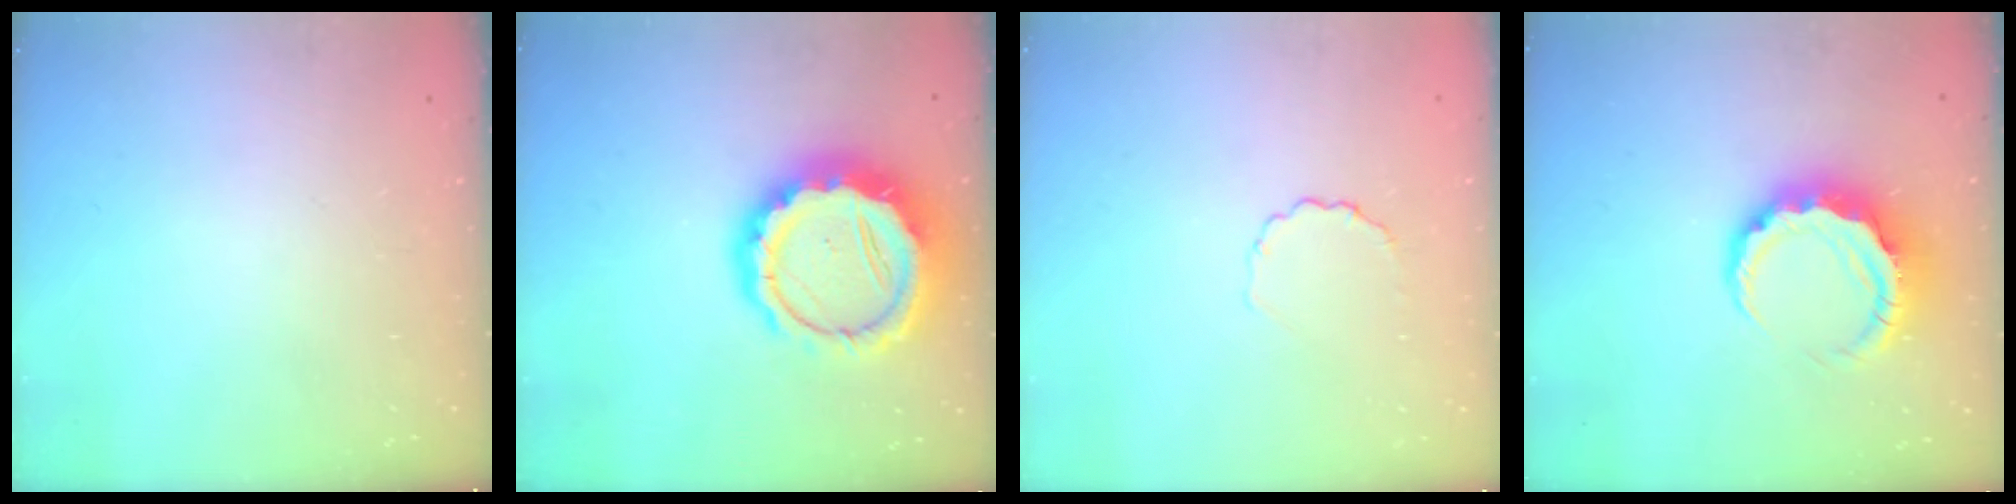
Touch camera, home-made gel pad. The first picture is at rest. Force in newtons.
{"total": 17.2, "press": 16.9, "slide": 3.3}
{"total": 2.7, "press": 2.5, "slide": 1.0}
{"total": 8.4, "press": 8.3, "slide": 1.6}